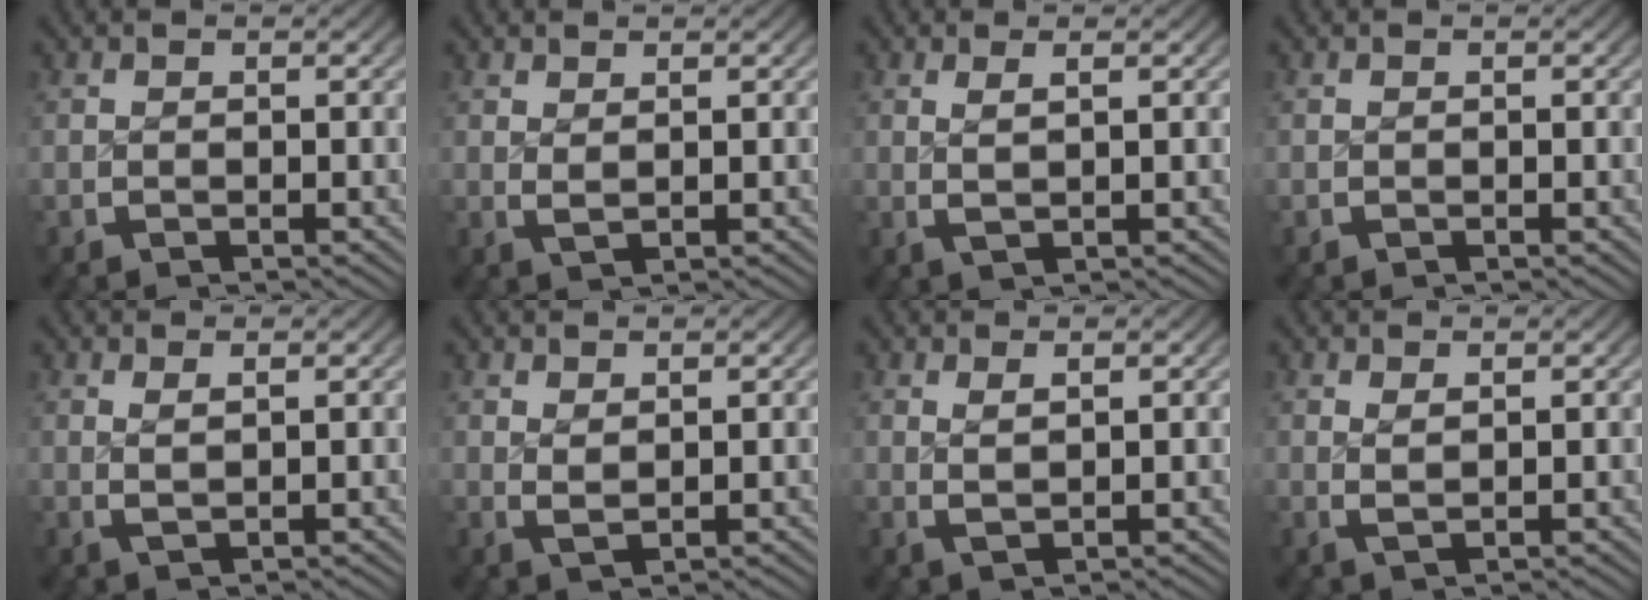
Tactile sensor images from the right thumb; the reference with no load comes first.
{"total": 1.1, "force": [0.9, 0.3, 0.7], "torque": [-0.014, -0.005, 0.024]}
{"total": 1.6, "force": [0.5, 0.2, 1.5], "torque": [-0.032, -0.006, 0.017]}
{"total": 0.0}
{"total": 1.2, "force": [0.7, 0.2, 1.0], "torque": [-0.022, -0.007, 0.021]}
{"total": 1.4, "force": [1.0, 0.5, 0.8], "torque": [-0.016, -0.007, 0.029]}
{"total": 1.4, "force": [0.8, 0.3, 1.1], "torque": [-0.023, -0.007, 0.024]}
{"total": 1.2, "force": [0.8, 0.3, 0.9], "torque": [-0.019, -0.008, 0.023]}